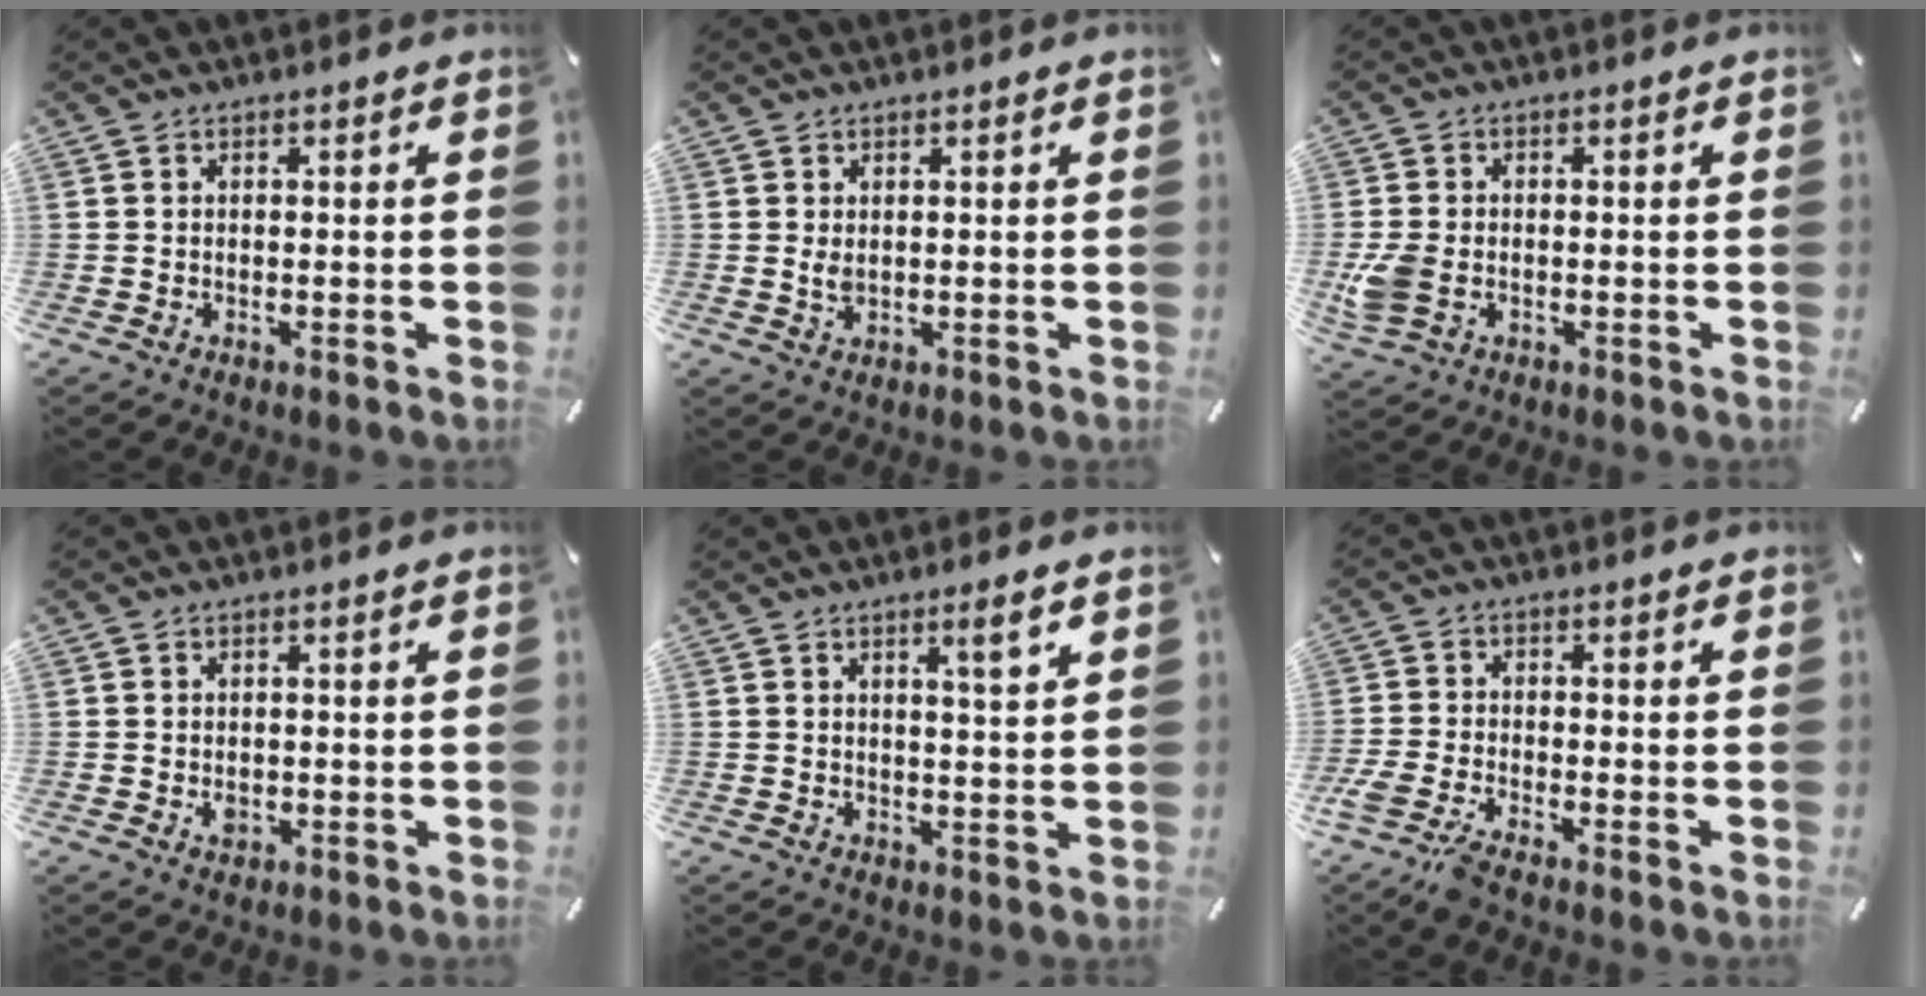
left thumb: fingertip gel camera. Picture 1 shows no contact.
{"total": 1.9, "force": [0.4, 1.0, 1.5], "torque": [-0.033, 0.001, 0.006]}
{"total": 5.6, "force": [-1.0, 4.0, 3.8], "torque": [-0.090, 0.002, -0.018]}
{"total": 1.7, "force": [-0.3, 1.3, 0.9], "torque": [-0.019, 0.003, -0.005]}
{"total": 4.9, "force": [2.6, 0.5, 4.0], "torque": [-0.068, -0.007, 0.040]}
{"total": 4.9, "force": [-4.1, 0.8, 2.7], "torque": [-0.075, -0.005, -0.081]}